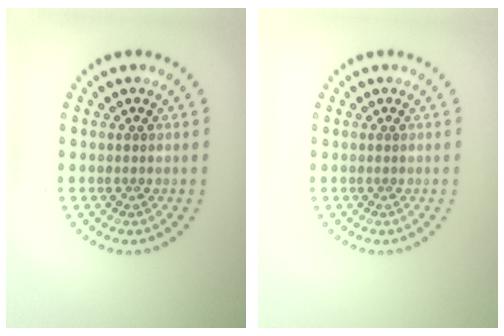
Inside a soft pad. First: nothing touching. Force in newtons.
{"total": 0.0}